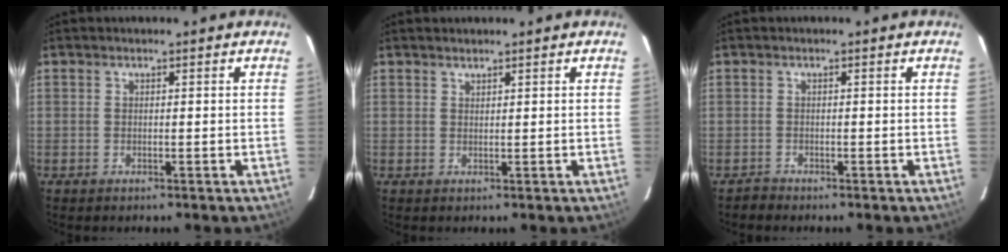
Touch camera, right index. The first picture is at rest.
{"total": 0.7, "force": [0.7, 0.1, 0.1], "torque": [-0.002, 0.001, 0.014]}
{"total": 1.2, "force": [-1.0, 0.4, -0.4], "torque": [0.006, 0.006, -0.020]}